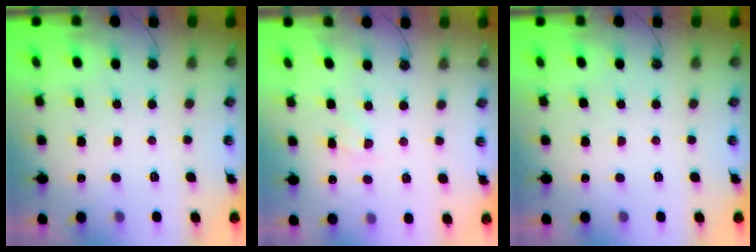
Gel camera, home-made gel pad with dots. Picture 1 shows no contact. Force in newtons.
{"total": 2.9, "press": 2.9, "slide": 0.5}
{"total": 0.0}